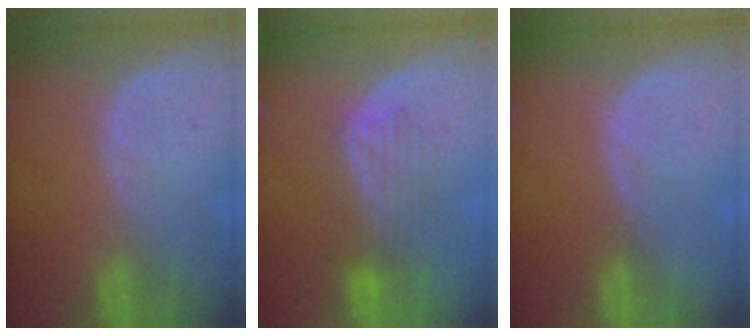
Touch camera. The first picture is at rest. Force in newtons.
{"total": 5.9, "press": 5.9, "slide": 0.6}
{"total": 0.0}